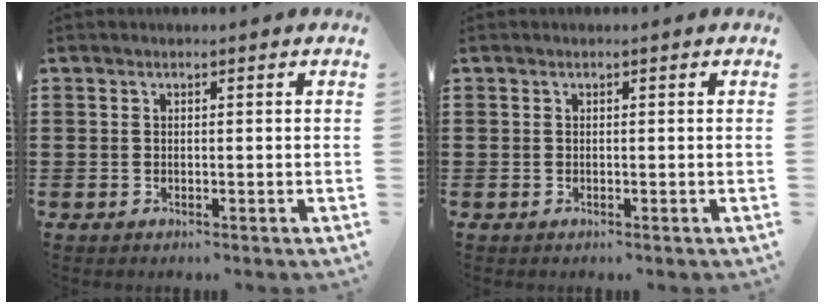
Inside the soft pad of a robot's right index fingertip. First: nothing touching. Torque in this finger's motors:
{"motor_torque": [-0.16, 0.17, 0.00, 0.00]}